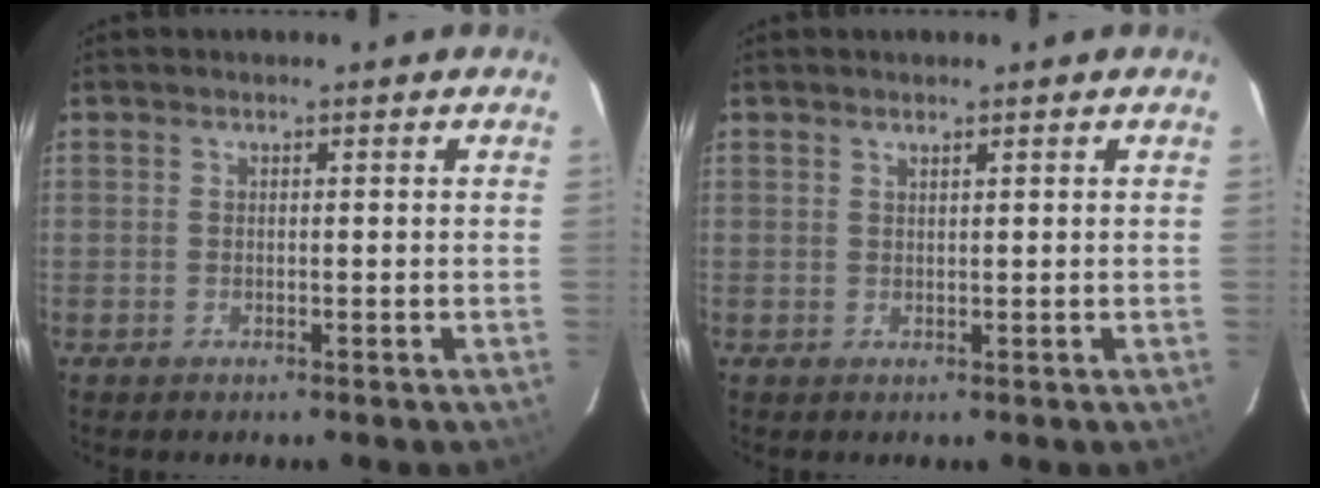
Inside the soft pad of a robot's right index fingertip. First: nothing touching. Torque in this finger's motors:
{"motor_torque": [-0.25, -0.01, -0.05, 0.00]}